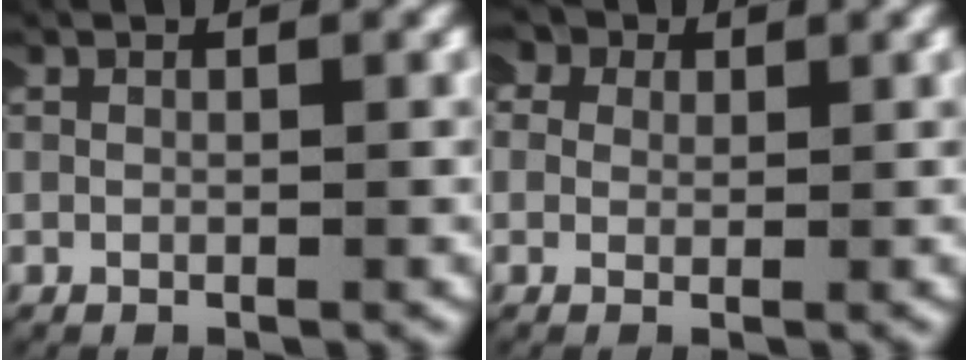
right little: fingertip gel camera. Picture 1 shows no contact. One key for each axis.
{"total": 4.9, "fx": 2.0, "fy": 4.1, "fz": 1.7, "tx": -0.053, "ty": 0.005, "tz": 0.018}